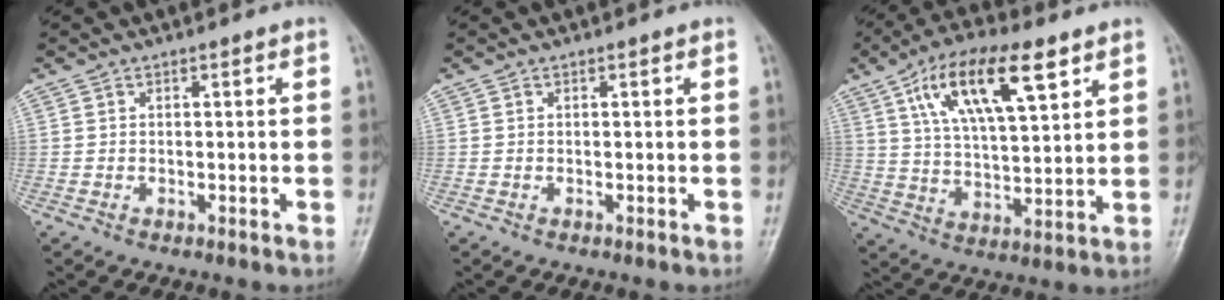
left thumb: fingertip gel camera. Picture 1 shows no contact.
{"total": 0.0}
{"total": 16.4, "force": [8.0, 6.1, 13.0], "torque": [-0.209, -0.017, 0.142]}